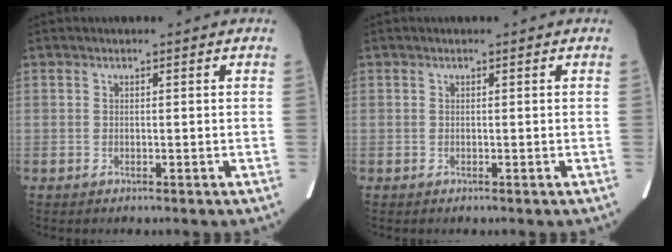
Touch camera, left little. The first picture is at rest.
{"total": 0.0}